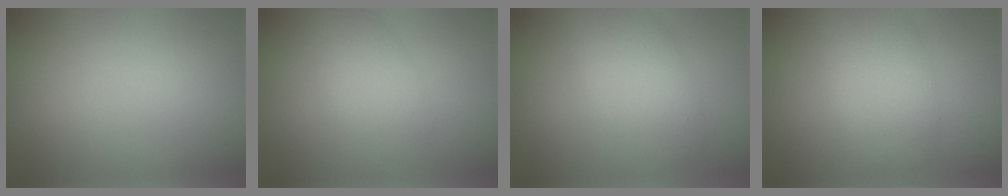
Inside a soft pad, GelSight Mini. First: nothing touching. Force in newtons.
{"total": 2.7, "press": 2.7, "slide": 0.1}
{"total": 4.1, "press": 4.1, "slide": 0.1}
{"total": 4.6, "press": 4.6, "slide": 0.2}